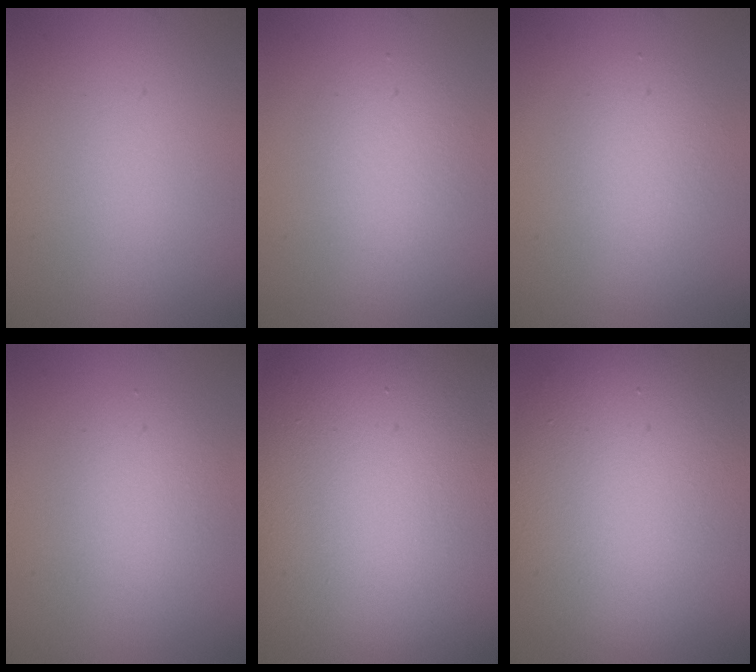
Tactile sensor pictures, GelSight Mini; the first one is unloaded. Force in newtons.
{"total": 2.8, "press": 2.8, "slide": 0.1}
{"total": 2.3, "press": 2.3, "slide": 0.1}
{"total": 2.6, "press": 2.6, "slide": 0.1}
{"total": 21.4, "press": 21.4, "slide": 1.1}
{"total": 15.2, "press": 15.1, "slide": 1.0}